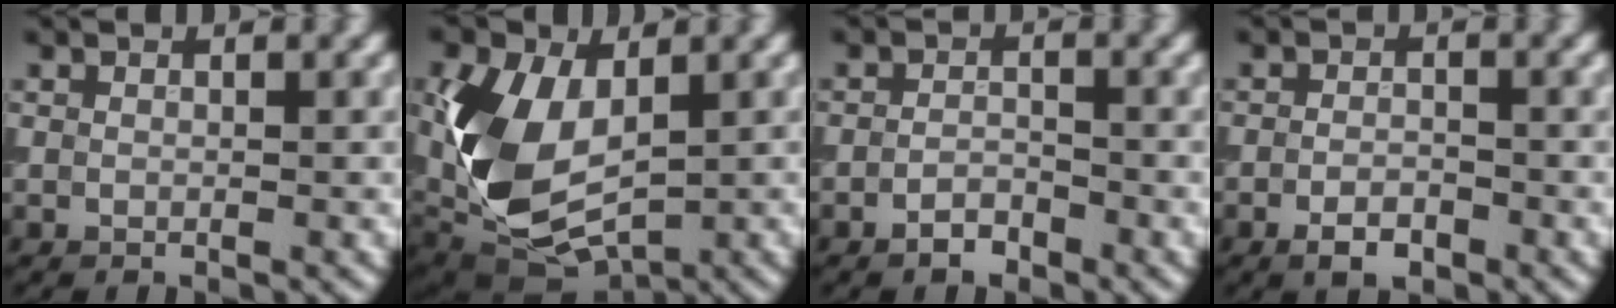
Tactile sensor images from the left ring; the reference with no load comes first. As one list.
[{"total": 10.2, "force": [0.7, 6.2, 8.0], "torque": [-0.195, -0.013, 0.013]}, {"total": 1.6, "force": [-1.2, 0.7, 0.7], "torque": [-0.011, 0.004, -0.025]}, {"total": 2.2, "force": [-1.3, 1.1, 1.5], "torque": [-0.024, 0.001, -0.025]}]